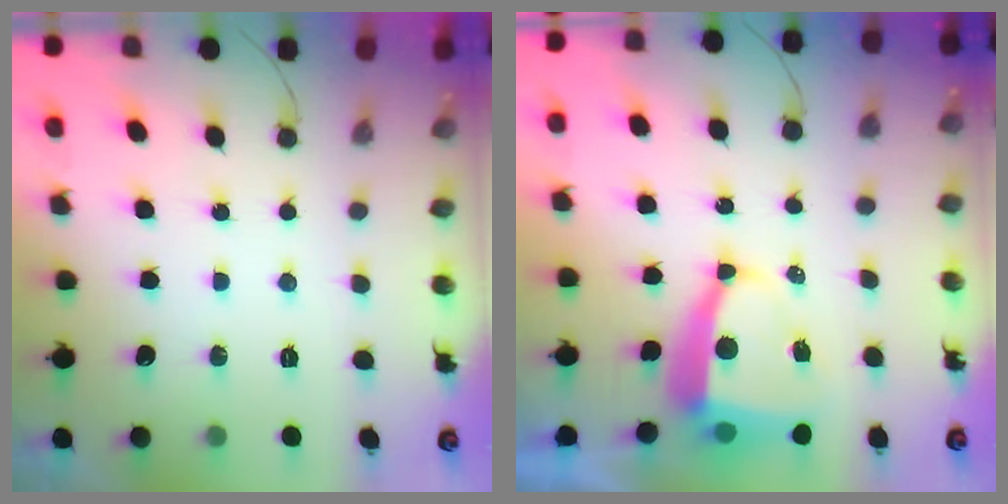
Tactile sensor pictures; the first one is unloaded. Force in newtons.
{"total": 8.6, "press": 8.5, "slide": 1.1}